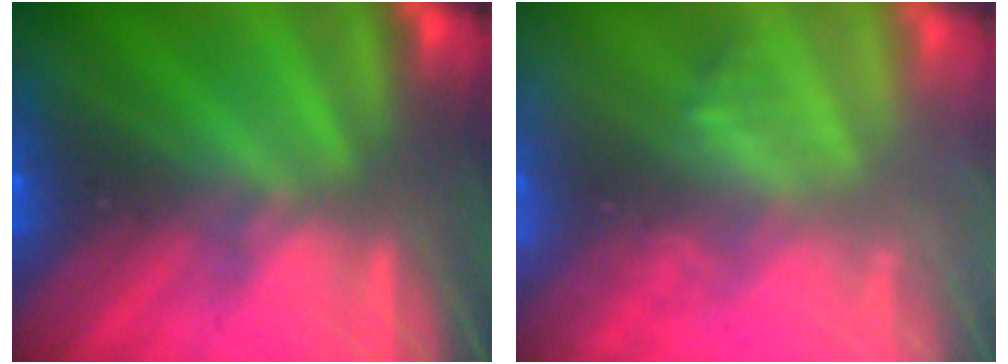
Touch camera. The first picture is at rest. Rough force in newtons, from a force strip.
{"total": 2.1}